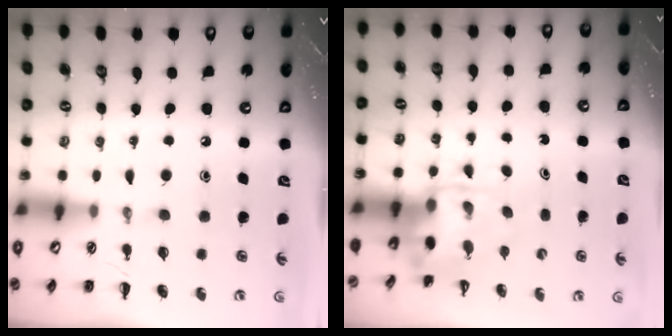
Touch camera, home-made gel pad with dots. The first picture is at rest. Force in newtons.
{"total": 3.5, "press": 3.4, "slide": 0.8}